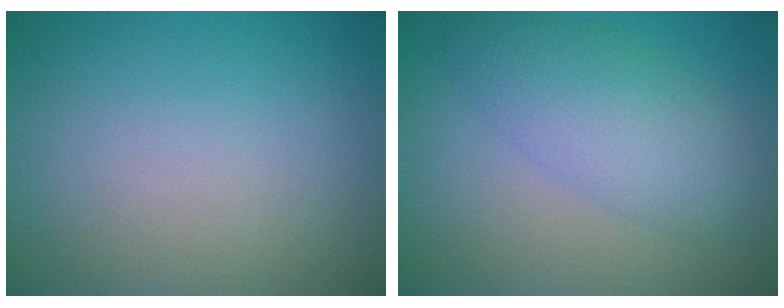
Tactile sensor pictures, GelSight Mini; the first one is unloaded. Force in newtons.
{"total": 4.9, "press": 4.9, "slide": 0.1}